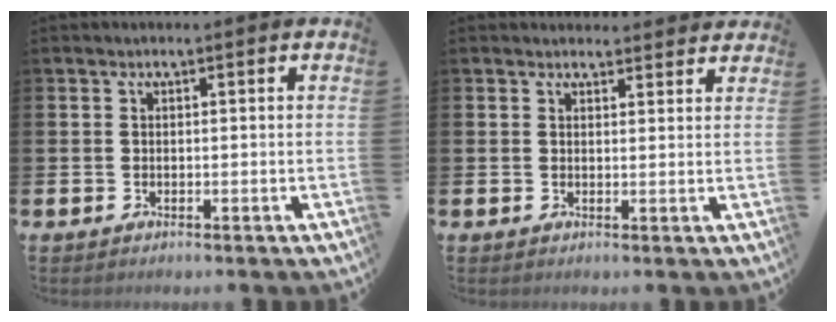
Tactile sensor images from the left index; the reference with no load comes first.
{"total": 2.2, "force": [2.1, 0.6, -0.1], "torque": [0.007, -0.010, 0.038]}